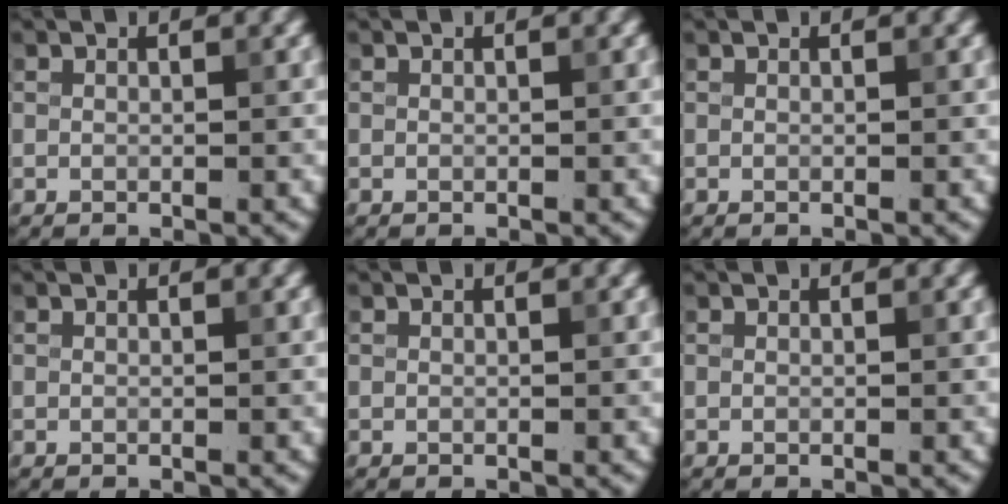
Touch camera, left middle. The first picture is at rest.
{"total": 0.0}
{"total": 0.0}
{"total": 0.0}
{"total": 0.0}
{"total": 0.0}